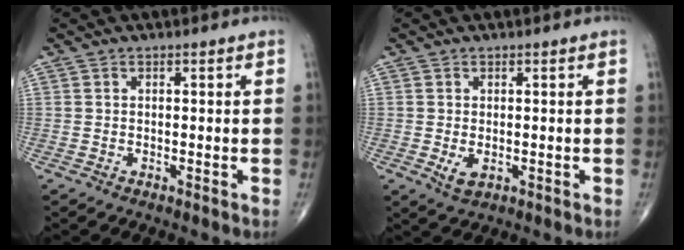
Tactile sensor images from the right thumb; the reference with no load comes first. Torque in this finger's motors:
{"motor_torque": [-0.25, 0.22, 0.29, -0.01, 0.11]}